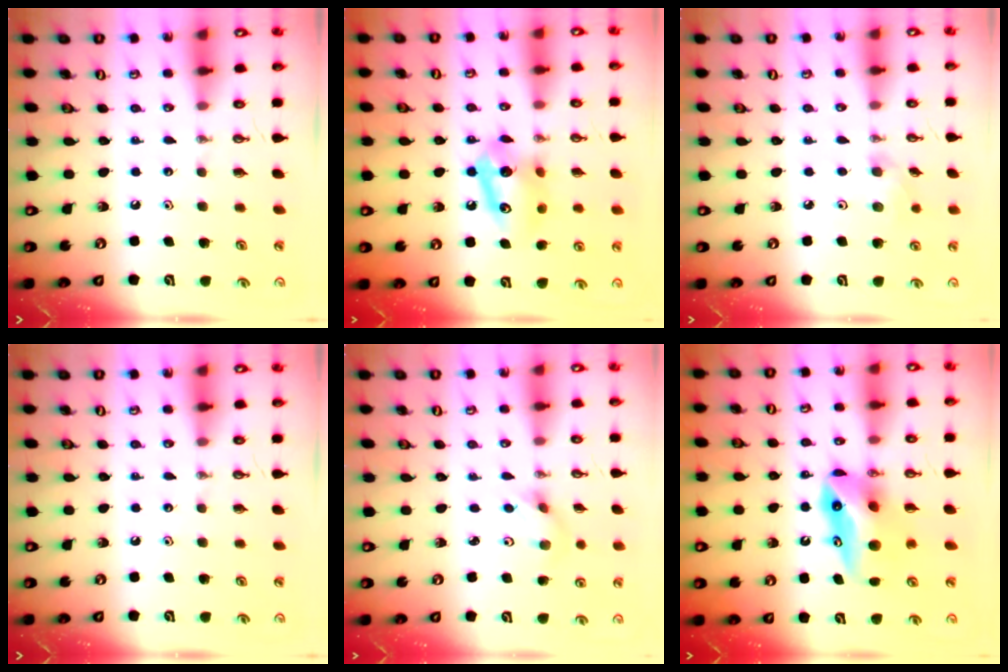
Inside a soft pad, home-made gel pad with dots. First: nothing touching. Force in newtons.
{"total": 9.9, "press": 9.8, "slide": 1.4}
{"total": 5.5, "press": 5.0, "slide": 2.3}
{"total": 0.0}
{"total": 3.7, "press": 3.0, "slide": 2.2}
{"total": 11.5, "press": 8.8, "slide": 7.5}